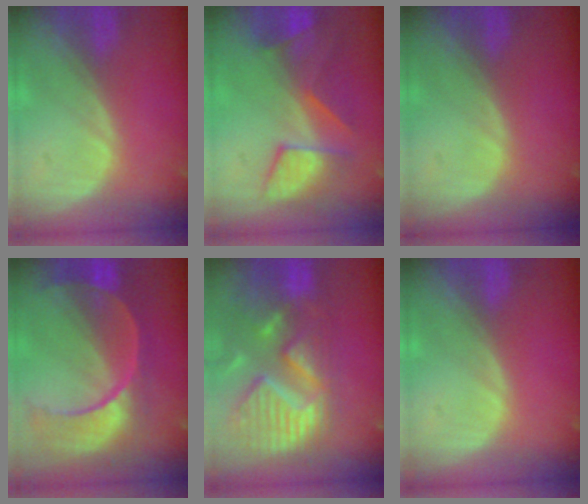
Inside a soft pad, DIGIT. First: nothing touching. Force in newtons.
{"total": 7.8, "press": 7.6, "slide": 1.9}
{"total": 0.0}
{"total": 11.2, "press": 9.4, "slide": 6.1}
{"total": 13.7, "press": 11.6, "slide": 7.3}
{"total": 0.0}